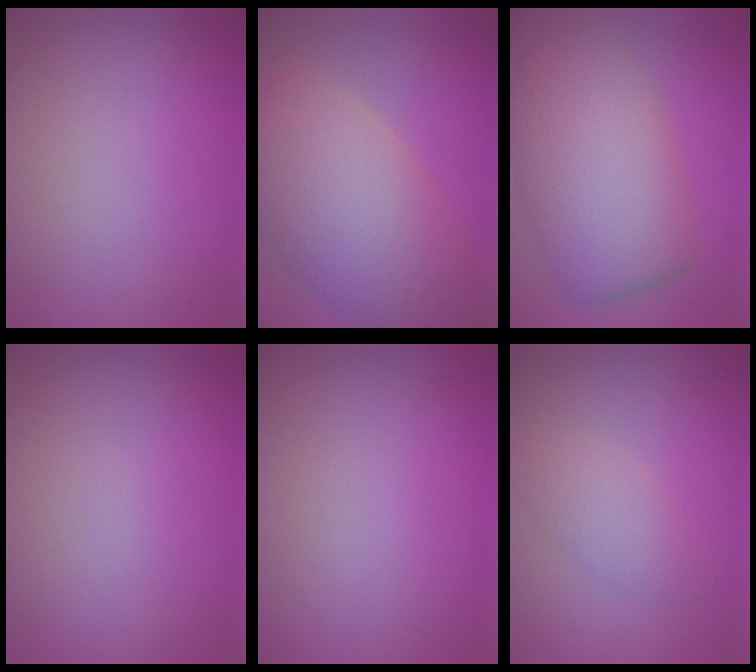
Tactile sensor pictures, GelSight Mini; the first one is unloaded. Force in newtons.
{"total": 10.8, "press": 10.8, "slide": 0.7}
{"total": 9.8, "press": 9.8, "slide": 0.4}
{"total": 0.0}
{"total": 0.0}
{"total": 2.2, "press": 2.2, "slide": 0.2}